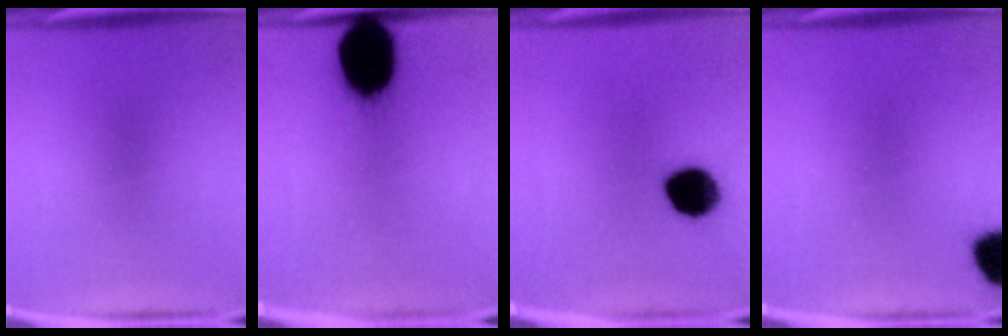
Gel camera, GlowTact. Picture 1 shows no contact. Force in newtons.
{"total": 19.9}
{"total": 12.1}
{"total": 9.2}